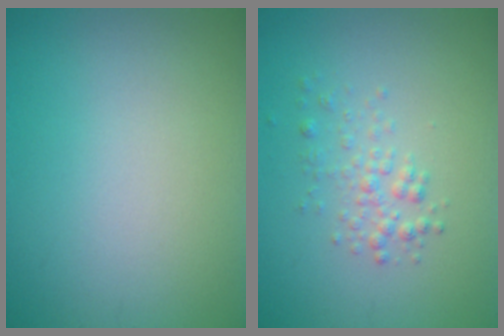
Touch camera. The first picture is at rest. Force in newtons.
{"total": 1.8, "press": 1.8, "slide": 0.1}